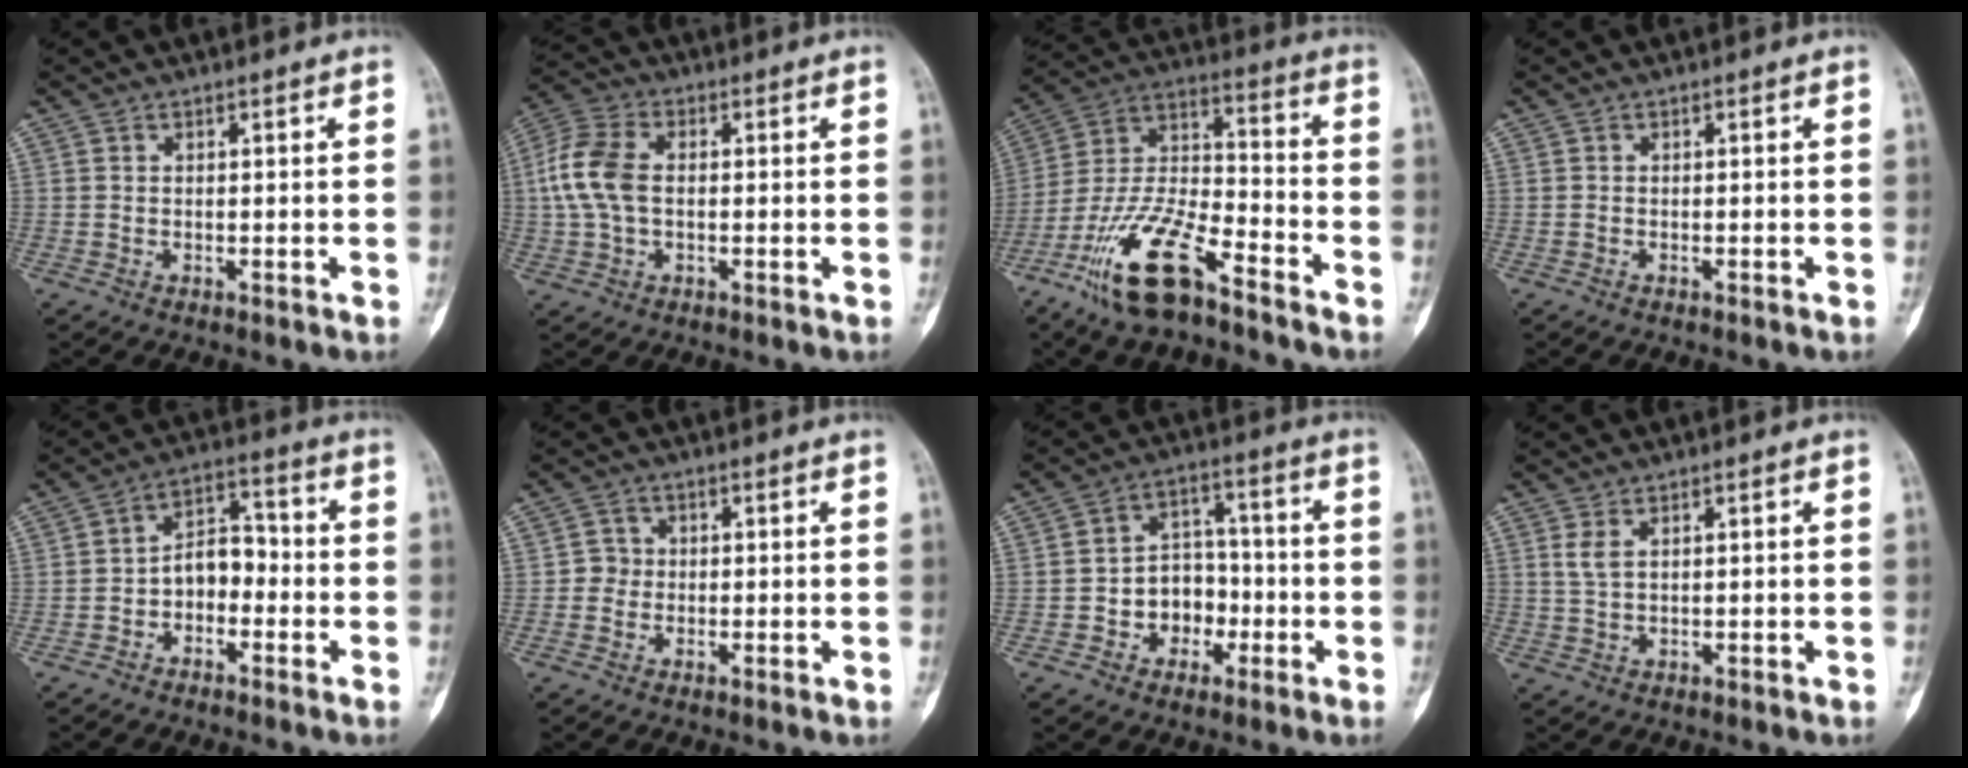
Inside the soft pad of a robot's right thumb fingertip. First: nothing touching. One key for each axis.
{"total": 9.6, "fx": 0.3, "fy": 6.0, "fz": 7.5, "tx": -0.173, "ty": 0.021, "tz": 0.000}
{"total": 17.3, "fx": -11.2, "fy": 5.5, "fz": 12.0, "tx": -0.236, "ty": 0.067, "tz": -0.211}
{"total": 0.0}
{"total": 7.0, "fx": -2.1, "fy": 4.9, "fz": 4.6, "tx": -0.051, "ty": 0.040, "tz": -0.049}
{"total": 2.3, "fx": -0.3, "fy": 2.2, "fz": 0.4, "tx": 0.008, "ty": 0.009, "tz": -0.013}
{"total": 8.5, "fx": -2.6, "fy": 7.0, "fz": 4.1, "tx": -0.015, "ty": 0.042, "tz": -0.046}
{"total": 2.1, "fx": 0.9, "fy": 0.9, "fz": 1.7, "tx": -0.040, "ty": 0.003, "tz": 0.028}